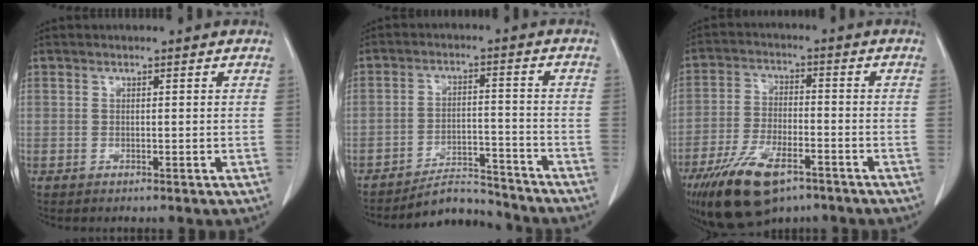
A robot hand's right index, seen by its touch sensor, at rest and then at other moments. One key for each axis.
{"total": 7.0, "fx": -6.9, "fy": 1.2, "fz": 0.0, "tx": 0.001, "ty": 0.018, "tz": -0.111}
{"total": 13.1, "fx": -8.3, "fy": 5.2, "fz": 8.8, "tx": -0.170, "ty": -0.013, "tz": -0.142}